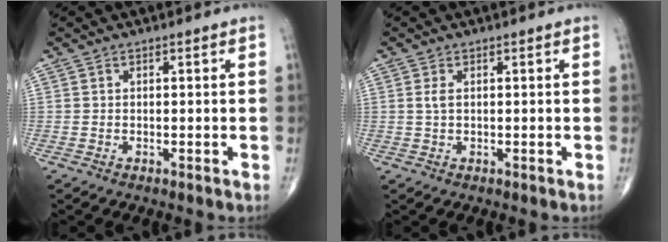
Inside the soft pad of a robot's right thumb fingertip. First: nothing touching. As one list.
[{"total": 1.4, "force": [0.3, 0.6, 1.2], "torque": [-0.030, 0.005, 0.009]}]